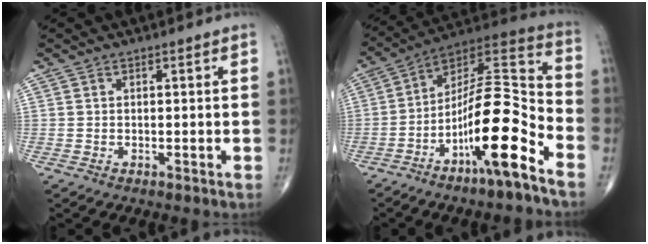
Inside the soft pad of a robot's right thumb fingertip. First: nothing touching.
{"total": 18.5, "force": [-9.0, 4.0, 15.7], "torque": [-0.274, 0.082, -0.153]}